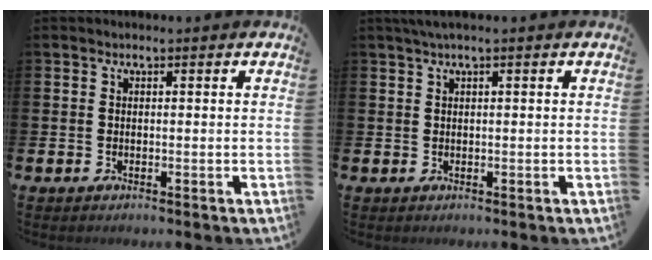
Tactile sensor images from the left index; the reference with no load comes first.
{"total": 1.2, "force": [0.7, 0.0, 1.0], "torque": [-0.024, 0.005, 0.013]}